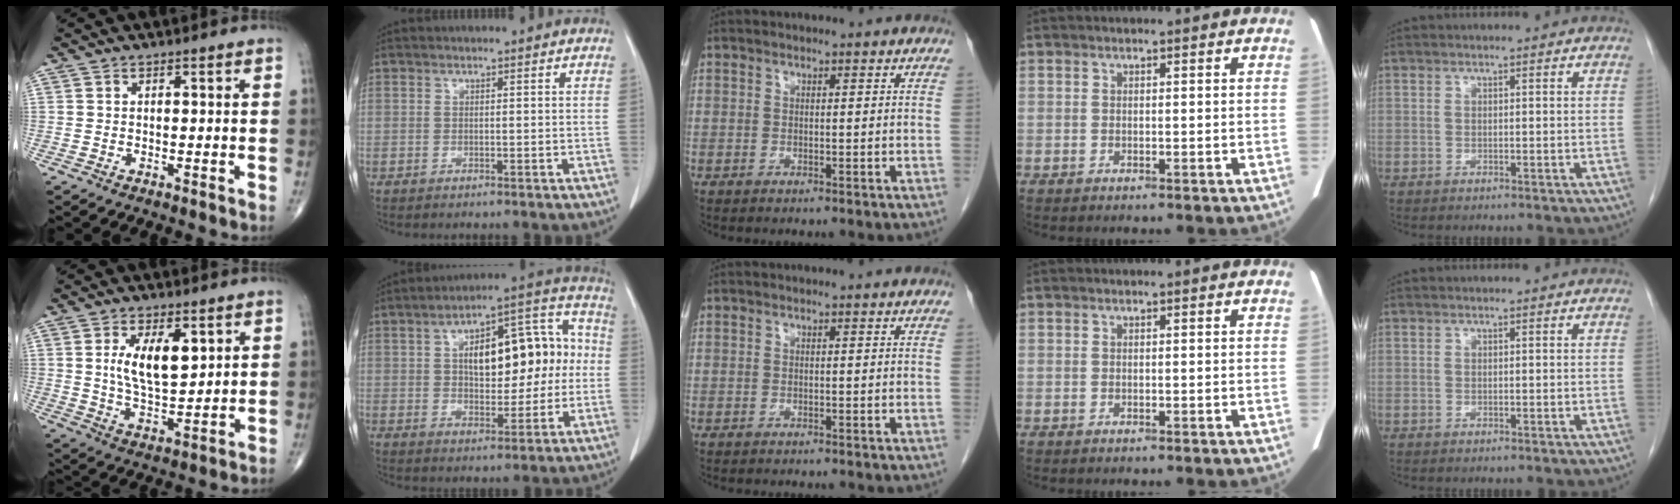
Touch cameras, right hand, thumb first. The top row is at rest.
{"thumb": {"total": 10.2, "force": [3.1, 4.9, 8.5], "torque": [-0.131, -0.020, 0.061]}, "index": {"total": 16.9, "force": [1.3, 7.4, 15.1], "torque": [-0.224, 0.049, 0.027]}, "middle": {"total": 2.9, "force": [-2.6, 0.6, 1.2], "torque": [-0.017, -0.004, -0.027]}}